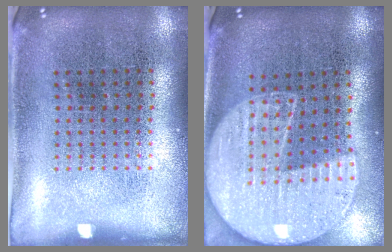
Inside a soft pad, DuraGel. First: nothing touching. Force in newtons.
{"total": 2.2, "press": 1.9, "slide": 1.0}